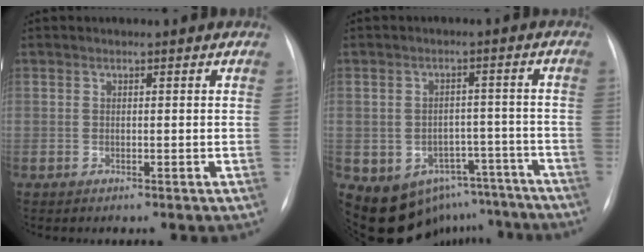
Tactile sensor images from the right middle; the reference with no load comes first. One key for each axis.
{"total": 13.4, "fx": -9.4, "fy": 8.8, "fz": 3.6, "tx": -0.046, "ty": 0.042, "tz": -0.108}